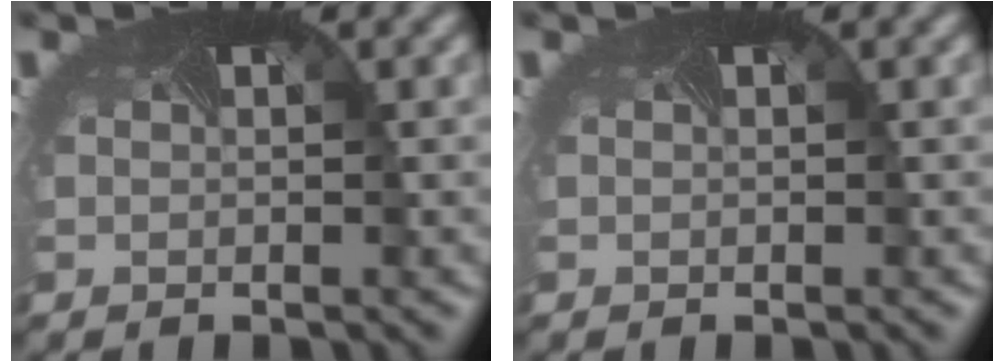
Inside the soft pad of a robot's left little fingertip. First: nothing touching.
{"total": 0.0}